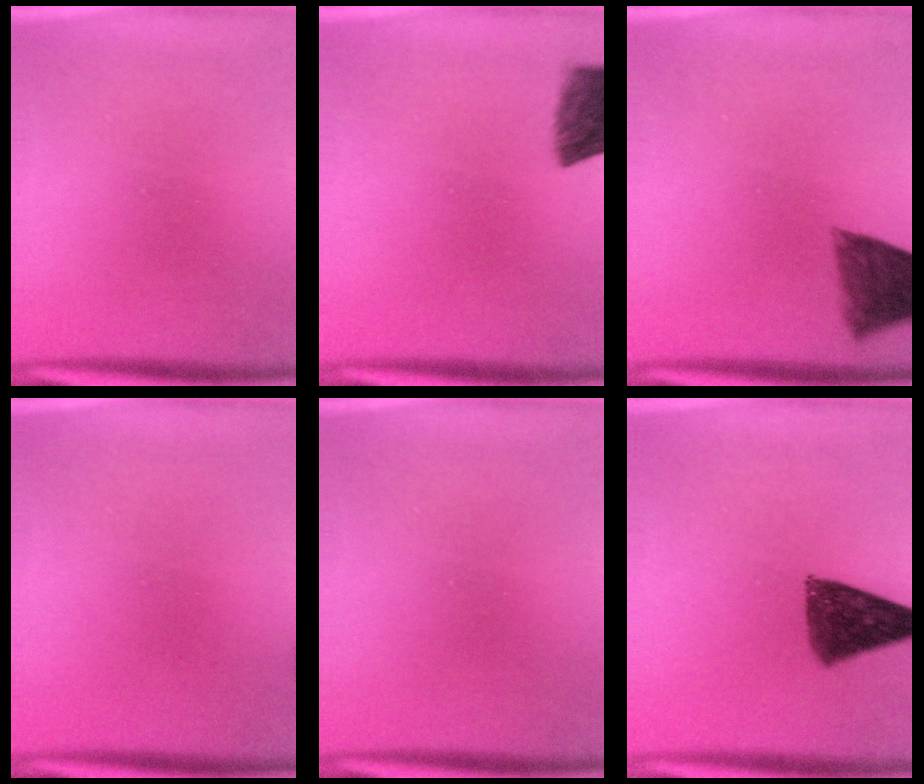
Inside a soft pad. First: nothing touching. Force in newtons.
{"total": 8.0}
{"total": 7.1}
{"total": 1.1}
{"total": 0.0}
{"total": 10.3}